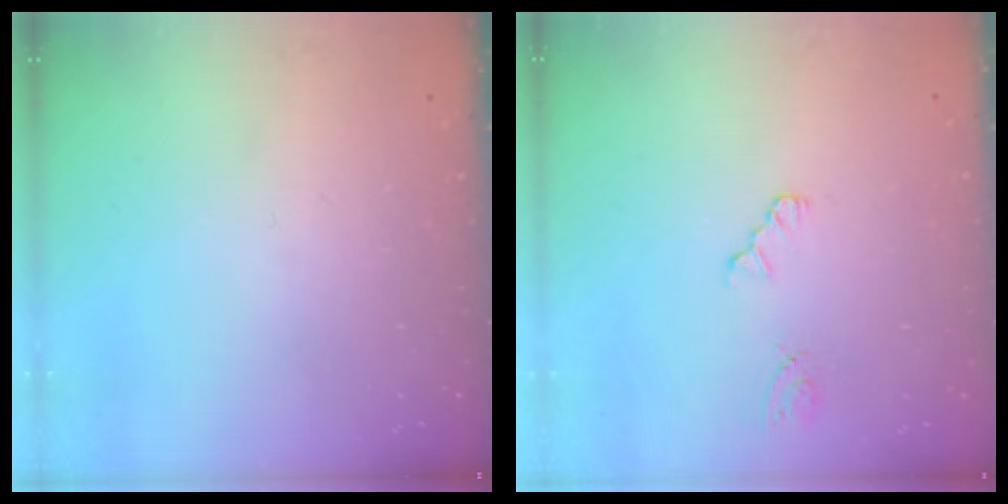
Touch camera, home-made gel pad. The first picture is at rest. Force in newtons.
{"total": 1.9, "press": 1.9, "slide": 0.3}